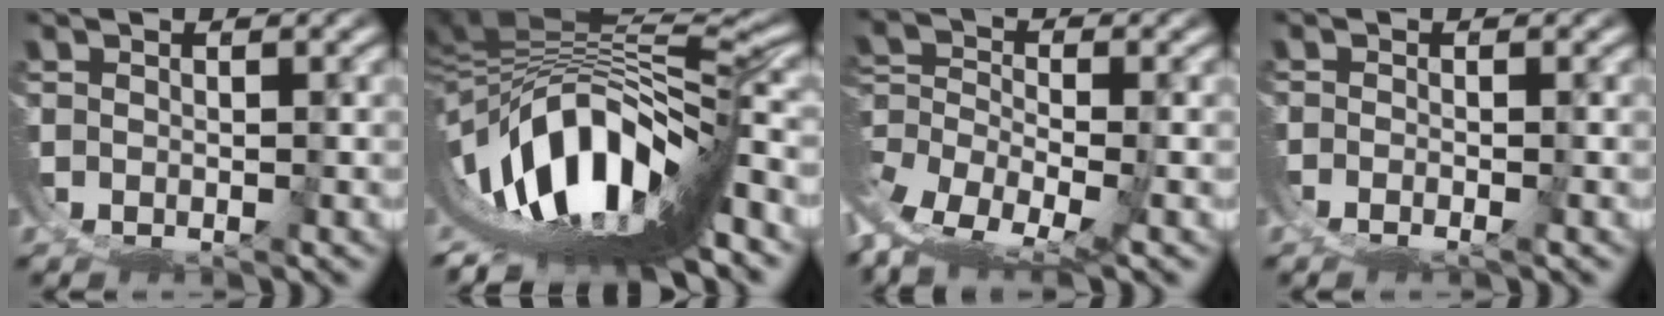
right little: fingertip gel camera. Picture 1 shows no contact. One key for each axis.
{"total": 23.4, "fx": -2.9, "fy": 13.6, "fz": 18.9, "tx": -0.318, "ty": -0.014, "tz": -0.029}
{"total": 11.4, "fx": -0.7, "fy": 8.6, "fz": 7.4, "tx": -0.172, "ty": -0.047, "tz": -0.001}
{"total": 3.1, "fx": -2.2, "fy": 1.6, "fz": 1.6, "tx": -0.024, "ty": -0.014, "tz": -0.030}